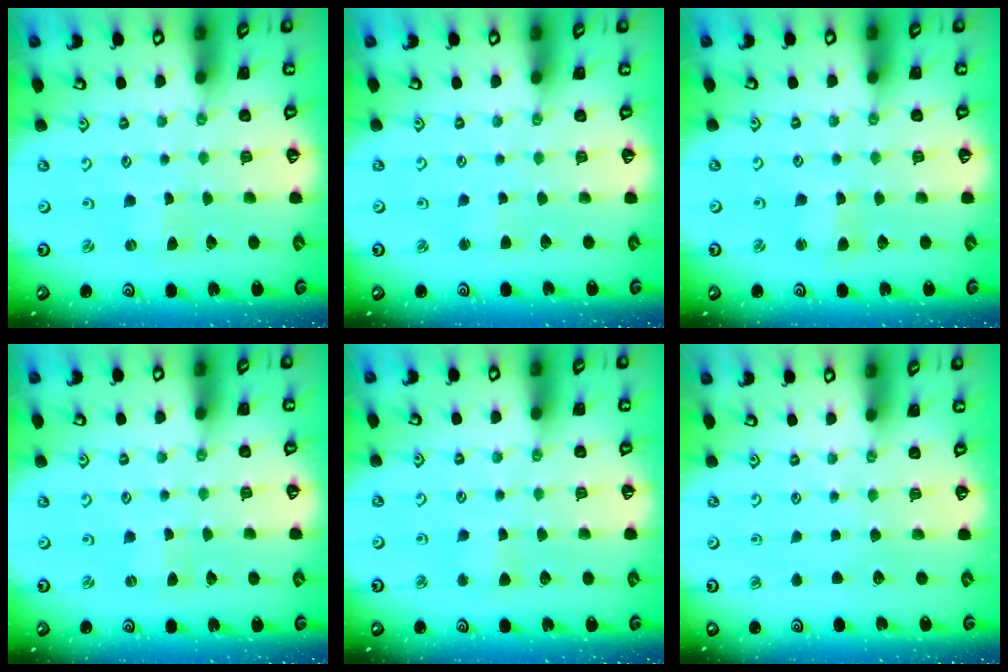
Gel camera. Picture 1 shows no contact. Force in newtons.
{"total": 1.4, "press": 1.3, "slide": 0.3}
{"total": 1.6, "press": 1.6, "slide": 0.4}
{"total": 0.0}
{"total": 3.5, "press": 3.4, "slide": 0.4}
{"total": 0.0}